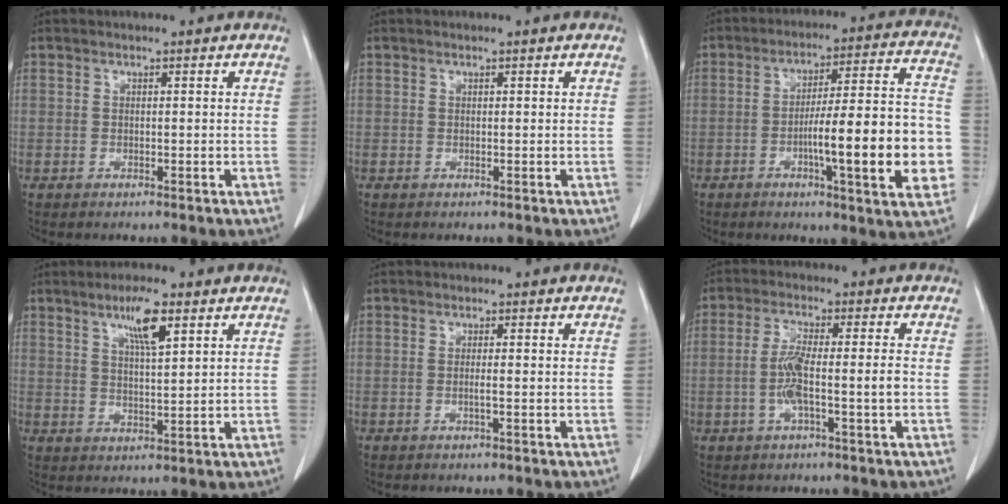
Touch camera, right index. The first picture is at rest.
{"total": 0.0}
{"total": 17.6, "force": [-4.1, 1.9, 17.0], "torque": [-0.218, 0.018, -0.055]}
{"total": 6.0, "force": [3.3, 0.7, 4.9], "torque": [-0.089, 0.000, 0.057]}
{"total": 1.2, "force": [-0.3, -0.1, 1.1], "torque": [-0.023, -0.002, -0.006]}
{"total": 6.0, "force": [-1.4, 0.2, 5.8], "torque": [-0.119, 0.005, -0.026]}